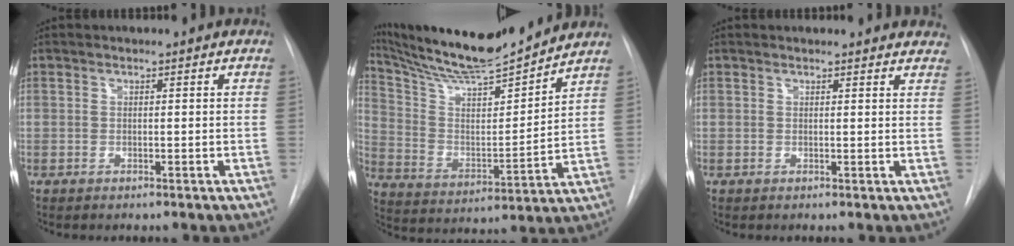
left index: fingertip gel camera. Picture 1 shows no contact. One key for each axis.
{"total": 16.6, "fx": 15.5, "fy": 0.6, "fz": 6.1, "tx": -0.120, "ty": -0.012, "tz": 0.268}
{"total": 8.3, "fx": 7.8, "fy": 2.2, "fz": 1.7, "tx": 0.008, "ty": 0.001, "tz": 0.063}